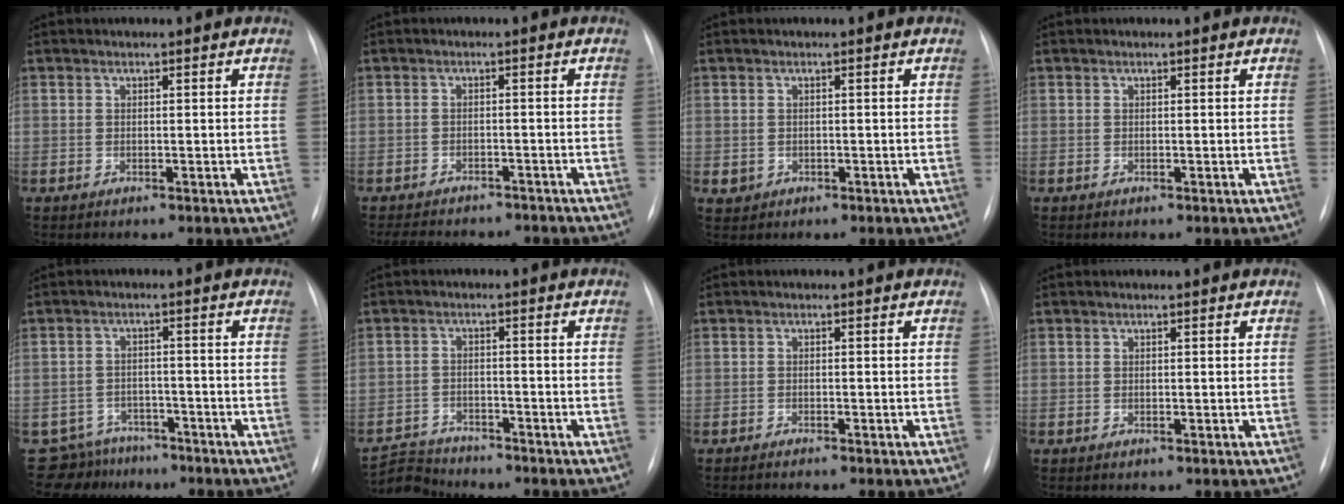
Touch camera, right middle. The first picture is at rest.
{"total": 11.3, "force": [-10.1, 3.8, 3.6], "torque": [-0.069, 0.007, -0.125]}
{"total": 1.4, "force": [-0.3, 1.4, 0.3], "torque": [-0.007, 0.002, 0.001]}
{"total": 0.0}
{"total": 7.1, "force": [-6.1, 3.6, -0.5], "torque": [0.012, 0.018, -0.089]}
{"total": 5.4, "force": [-5.3, 0.5, -0.9], "torque": [0.013, -0.005, -0.097]}
{"total": 1.7, "force": [-1.6, -0.2, 0.6], "torque": [-0.009, -0.003, -0.020]}
{"total": 0.0}